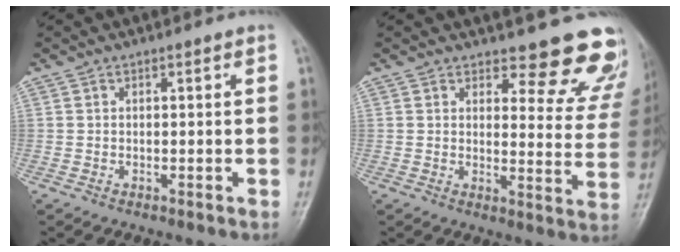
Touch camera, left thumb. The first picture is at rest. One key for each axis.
{"total": 13.7, "fx": 12.5, "fy": 4.3, "fz": 3.5, "tx": 0.011, "ty": -0.112, "tz": 0.122}